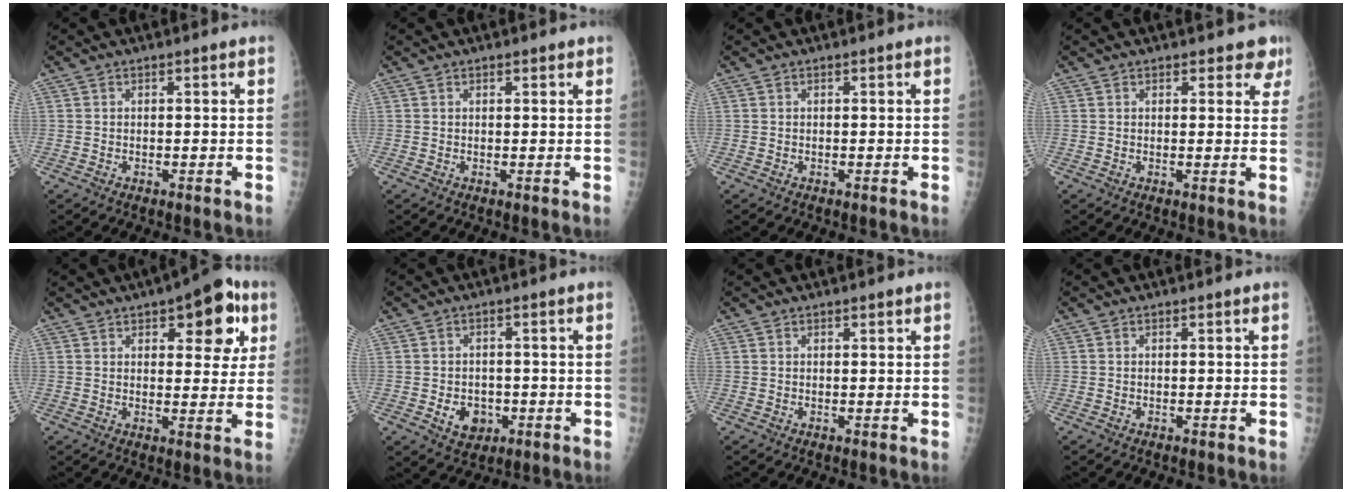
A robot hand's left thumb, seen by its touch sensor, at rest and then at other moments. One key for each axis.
{"total": 1.0, "fx": 0.8, "fy": 0.4, "fz": 0.5, "tx": -0.007, "ty": -0.003, "tz": 0.009}
{"total": 0.0}
{"total": 4.0, "fx": 3.1, "fy": 2.1, "fz": 1.3, "tx": 0.021, "ty": -0.013, "tz": 0.029}
{"total": 12.5, "fx": 5.6, "fy": 5.6, "fz": 9.7, "tx": -0.078, "ty": -0.010, "tz": 0.066}
{"total": 5.4, "fx": -1.4, "fy": 4.3, "fz": 2.9, "tx": -0.024, "ty": 0.004, "tz": -0.011}
{"total": 0.9, "fx": 0.7, "fy": 0.3, "fz": 0.5, "tx": -0.007, "ty": -0.003, "tz": 0.010}
{"total": 0.0}